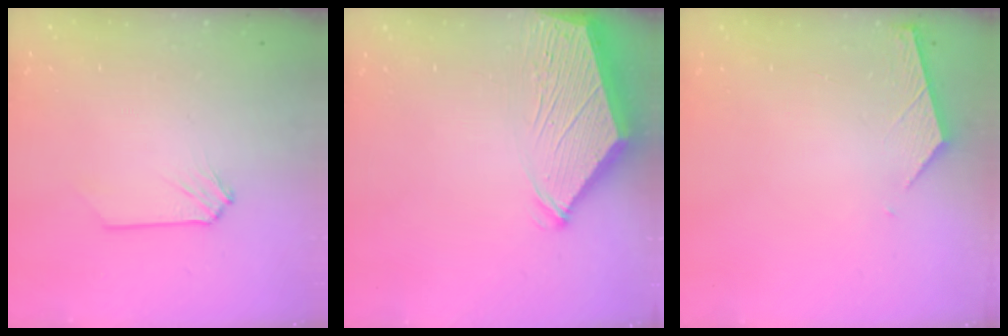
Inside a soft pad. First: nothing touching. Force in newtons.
{"total": 4.2, "press": 4.1, "slide": 0.6}
{"total": 3.5, "press": 3.4, "slide": 0.3}